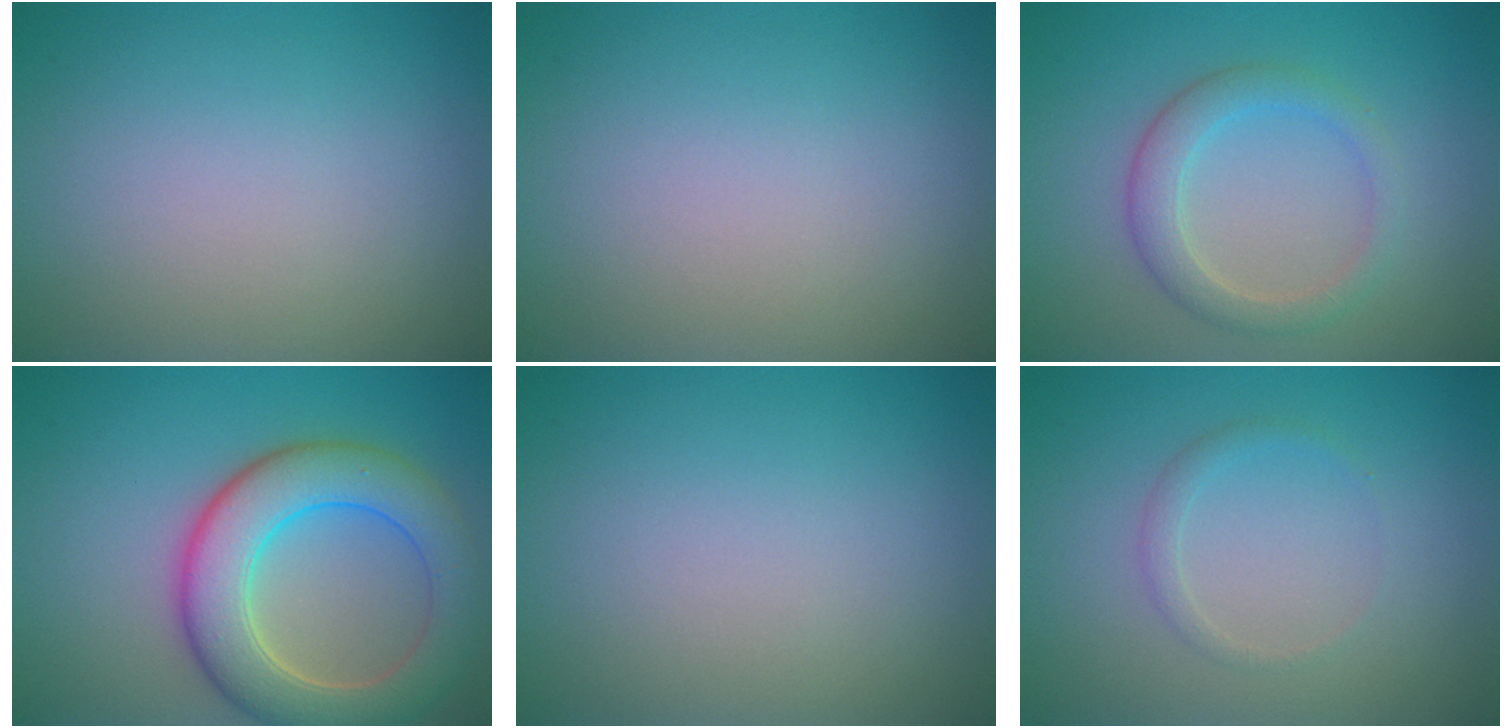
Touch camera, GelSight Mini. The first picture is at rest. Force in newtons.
{"total": 0.0}
{"total": 2.9, "press": 2.9, "slide": 0.2}
{"total": 8.0, "press": 7.9, "slide": 0.7}
{"total": 0.0}
{"total": 1.1, "press": 1.1, "slide": 0.0}